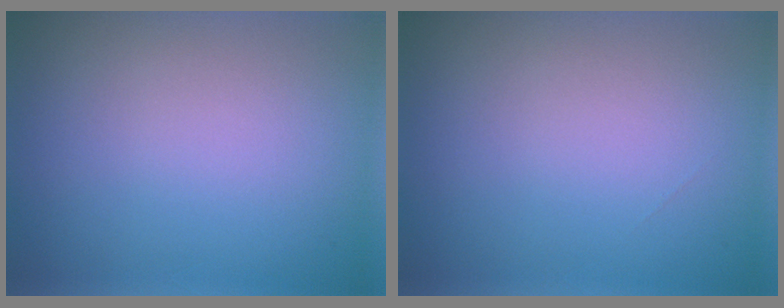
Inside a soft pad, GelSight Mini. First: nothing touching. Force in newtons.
{"total": 0.0}